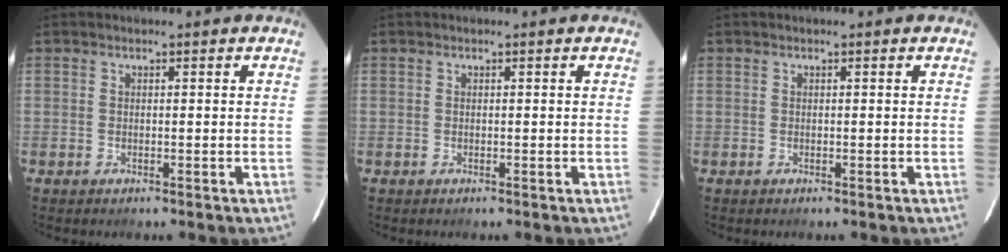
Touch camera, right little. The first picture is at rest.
{"total": 0.0}
{"total": 0.0}